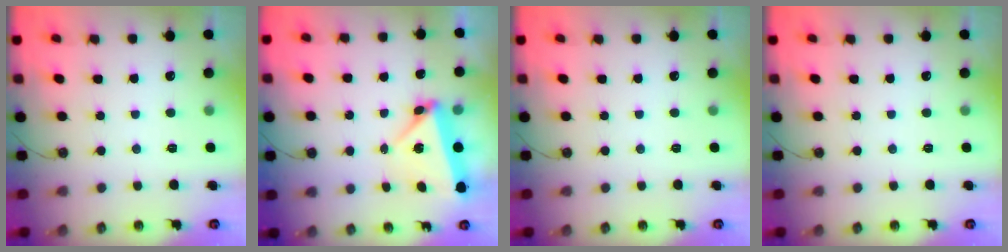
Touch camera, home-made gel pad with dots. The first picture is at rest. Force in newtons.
{"total": 5.7, "press": 4.8, "slide": 3.1}
{"total": 0.0}
{"total": 0.0}